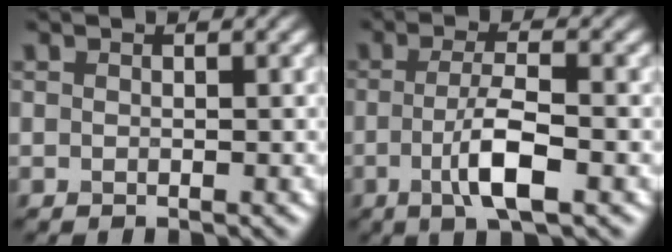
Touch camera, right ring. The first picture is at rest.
{"total": 4.5, "force": [-1.1, 1.0, 4.2], "torque": [-0.077, 0.000, -0.023]}